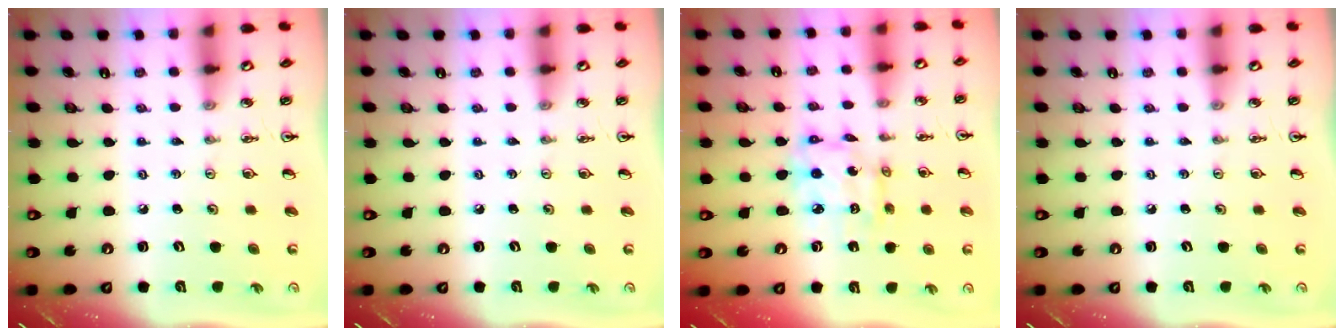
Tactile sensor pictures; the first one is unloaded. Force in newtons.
{"total": 0.0}
{"total": 8.3, "press": 8.2, "slide": 0.6}
{"total": 0.0}